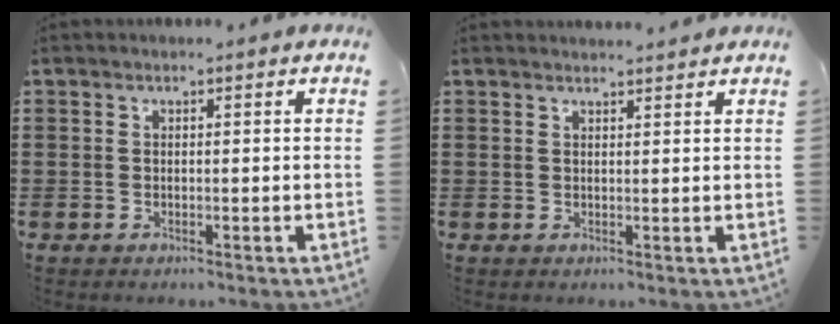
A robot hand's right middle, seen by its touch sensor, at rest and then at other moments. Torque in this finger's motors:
{"motor_torque": [0.36, -0.36, -0.03, 0.00]}